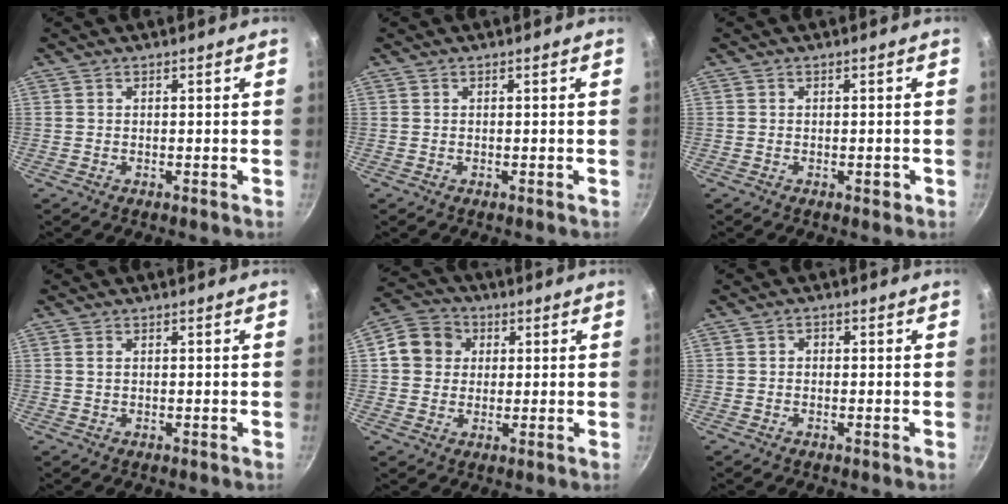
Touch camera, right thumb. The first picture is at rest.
{"total": 0.0}
{"total": 1.1, "force": [-0.5, 0.7, 0.8], "torque": [-0.006, 0.005, -0.007]}
{"total": 0.9, "force": [0.2, 0.5, 0.6], "torque": [-0.011, 0.001, 0.004]}
{"total": 8.6, "force": [1.9, 7.6, 3.6], "torque": [-0.030, 0.013, 0.018]}
{"total": 1.3, "force": [-0.1, 1.1, 0.7], "torque": [-0.011, 0.005, -0.004]}